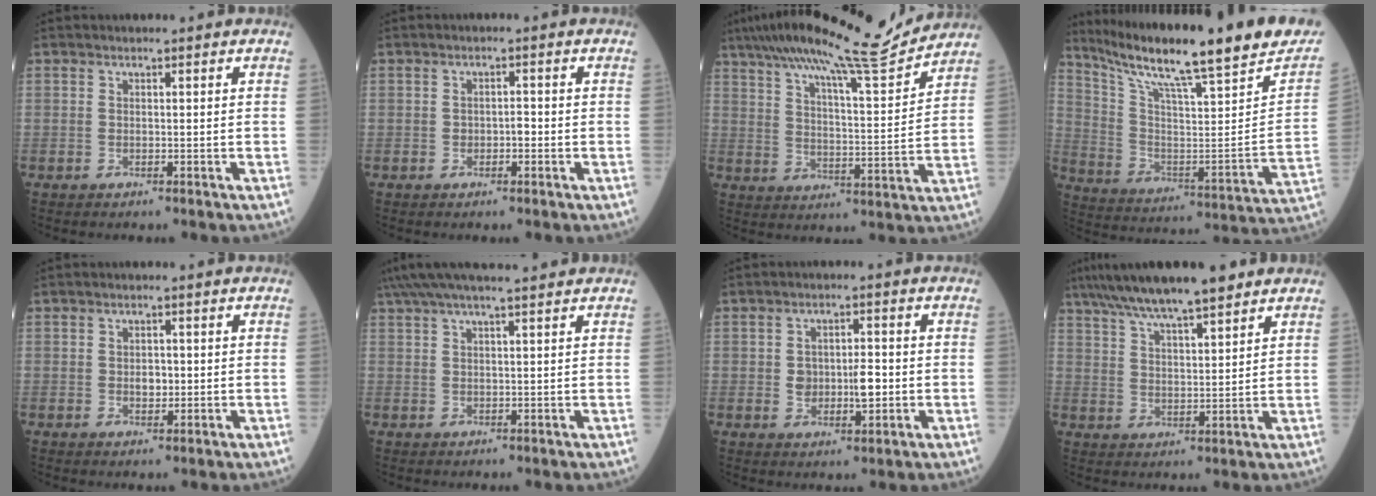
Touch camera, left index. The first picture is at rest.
{"total": 1.7, "force": [-0.5, 0.9, 1.3], "torque": [-0.018, 0.004, -0.008]}
{"total": 17.6, "force": [15.7, 0.0, 8.1], "torque": [-0.139, -0.006, 0.234]}
{"total": 27.5, "force": [22.0, 1.9, 16.4], "torque": [-0.276, -0.038, 0.322]}
{"total": 2.0, "force": [-0.1, 1.3, 1.5], "torque": [-0.024, 0.001, 0.001]}
{"total": 9.8, "force": [8.3, 0.0, 5.2], "torque": [-0.090, 0.039, 0.118]}
{"total": 5.3, "force": [-0.5, 2.7, 4.6], "torque": [-0.074, 0.008, -0.002]}
{"total": 12.6, "force": [9.9, 1.6, 7.7], "torque": [-0.132, 0.029, 0.169]}